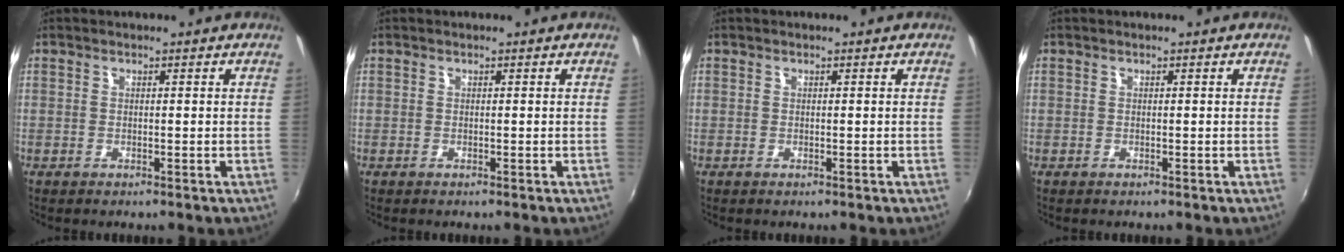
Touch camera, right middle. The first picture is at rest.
{"total": 0.0}
{"total": 0.0}
{"total": 0.0}